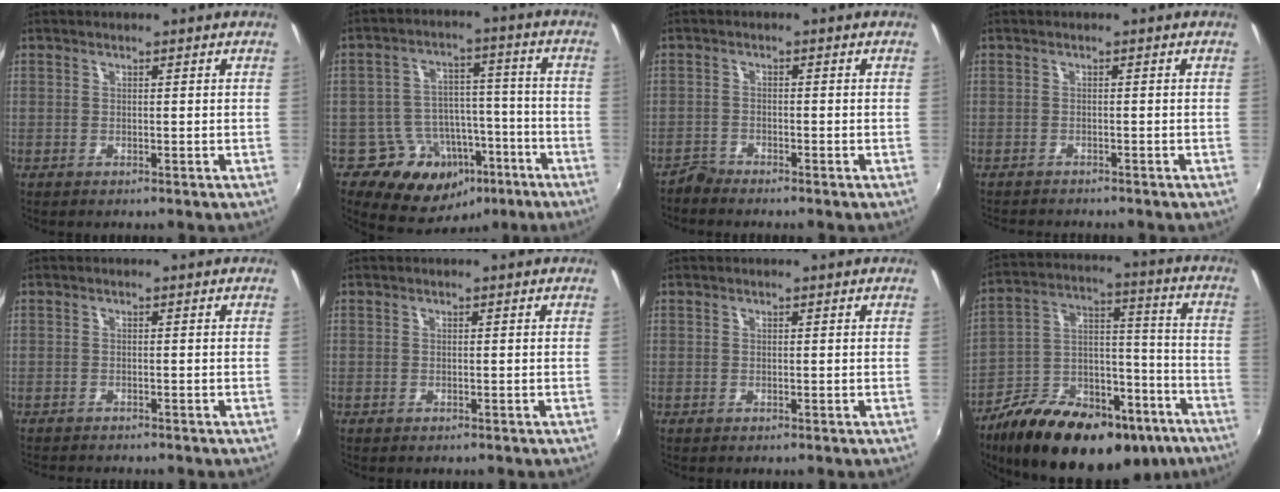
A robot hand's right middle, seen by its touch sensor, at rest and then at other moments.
{"total": 13.1, "force": [-7.1, 10.0, 4.7], "torque": [-0.096, 0.034, -0.079]}
{"total": 2.2, "force": [-2.2, 0.2, -0.3], "torque": [0.000, -0.006, -0.049]}
{"total": 3.4, "force": [-3.2, 0.4, 0.9], "torque": [-0.029, -0.016, -0.052]}
{"total": 2.6, "force": [-2.5, 0.2, 0.7], "torque": [-0.023, -0.014, -0.040]}
{"total": 0.0}
{"total": 0.0}
{"total": 28.7, "force": [-19.2, 13.7, 16.2], "torque": [-0.282, 0.022, -0.276]}